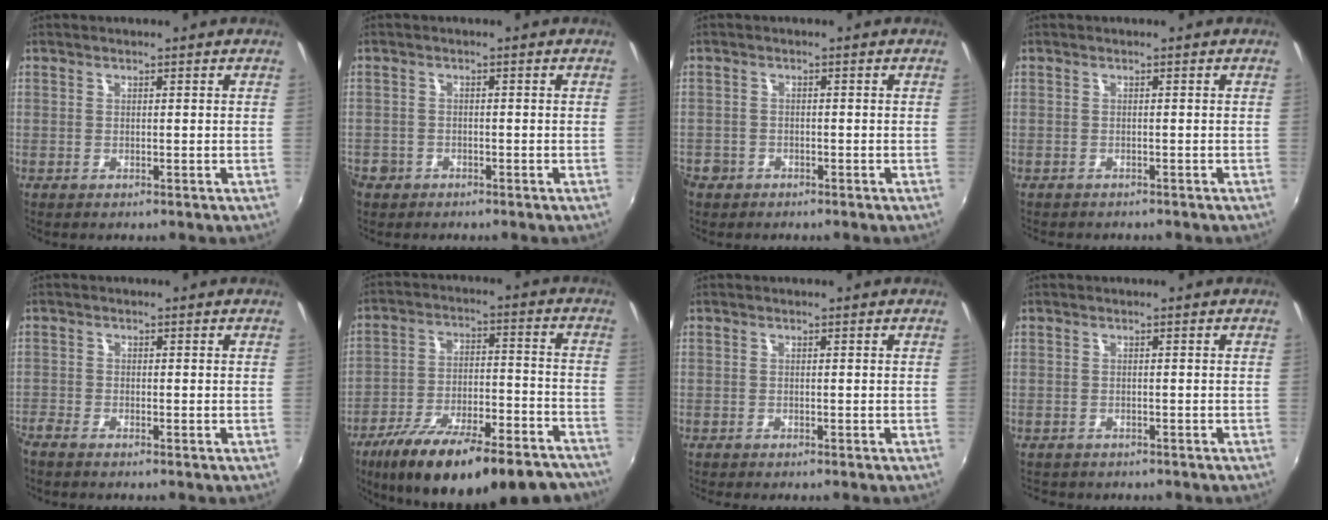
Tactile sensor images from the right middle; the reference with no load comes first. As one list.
[{"total": 3.5, "force": [-2.1, 2.7, 0.7], "torque": [-0.027, -0.003, -0.038]}, {"total": 3.7, "force": [-2.3, 2.8, 0.8], "torque": [-0.029, -0.003, -0.041]}, {"total": 2.0, "force": [-1.8, 0.6, 0.5], "torque": [-0.016, -0.011, -0.025]}, {"total": 2.1, "force": [-1.9, 0.4, 0.7], "torque": [-0.022, -0.009, -0.040]}, {"total": 27.9, "force": [-21.5, 9.0, 15.4], "torque": [-0.252, -0.022, -0.298]}, {"total": 0.7, "force": [-0.7, 0.1, 0.2], "torque": [-0.006, -0.003, -0.012]}, {"total": 2.5, "force": [-2.2, 1.1, 0.6], "torque": [-0.018, -0.012, -0.030]}]